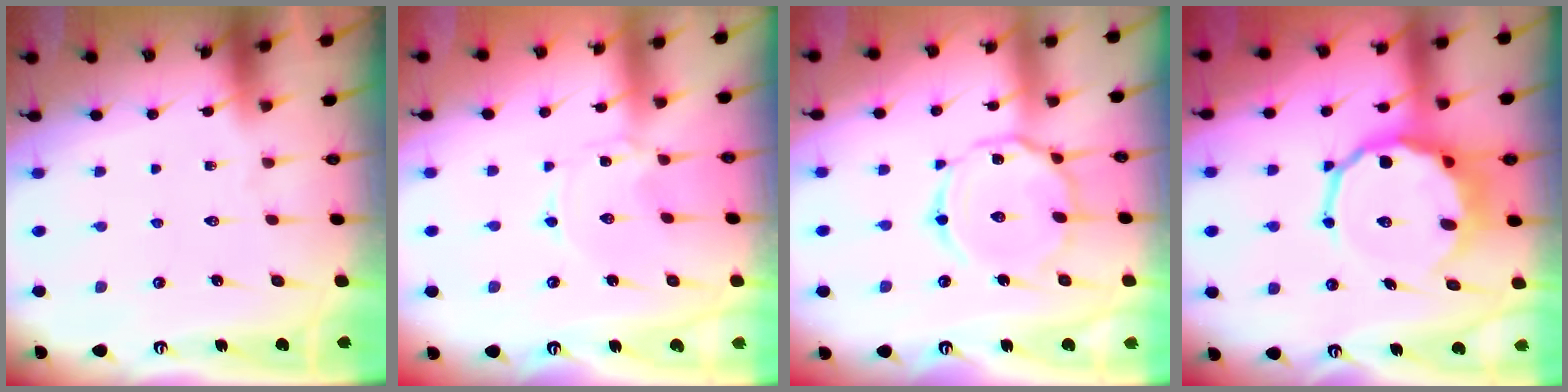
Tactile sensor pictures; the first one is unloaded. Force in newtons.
{"total": 0.0}
{"total": 13.2, "press": 13.2, "slide": 1.1}
{"total": 13.3, "press": 12.8, "slide": 3.8}